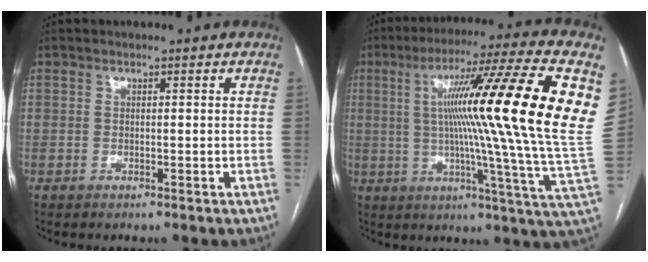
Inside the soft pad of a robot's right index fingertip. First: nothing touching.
{"total": 27.5, "force": [5.7, -1.0, 26.9], "torque": [-0.332, 0.025, 0.075]}